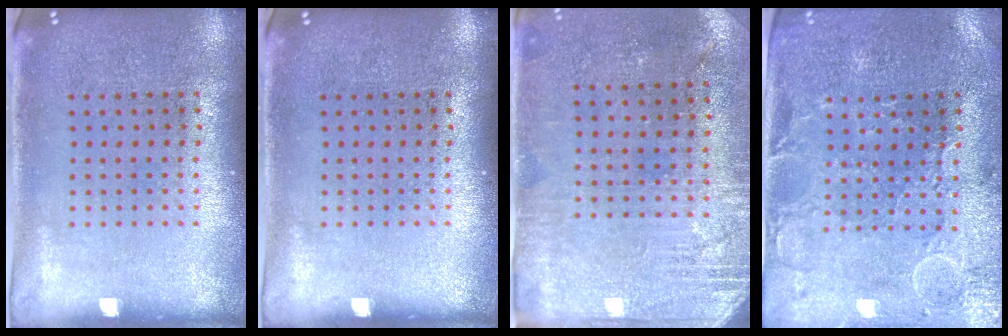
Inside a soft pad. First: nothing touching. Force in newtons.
{"total": 0.0}
{"total": 2.8, "press": 2.5, "slide": 1.2}
{"total": 0.7, "press": 0.5, "slide": 0.4}